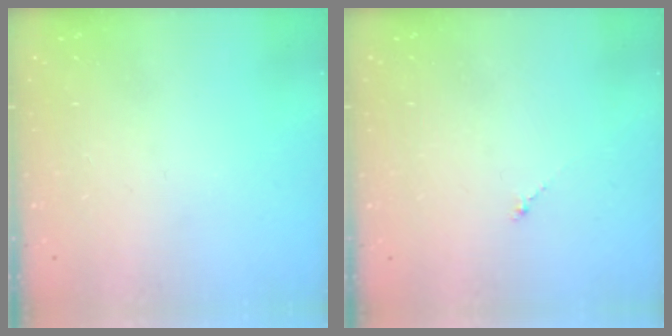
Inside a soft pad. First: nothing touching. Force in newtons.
{"total": 0.7, "press": 0.6, "slide": 0.4}